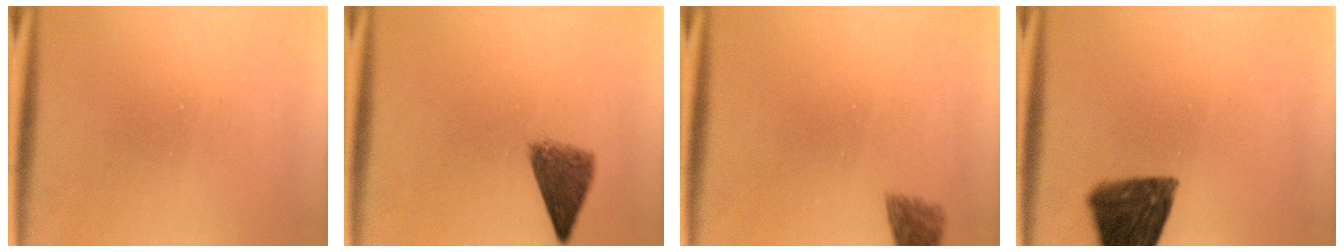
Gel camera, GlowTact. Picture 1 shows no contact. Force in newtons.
{"total": 5.1}
{"total": 2.0}
{"total": 12.5}